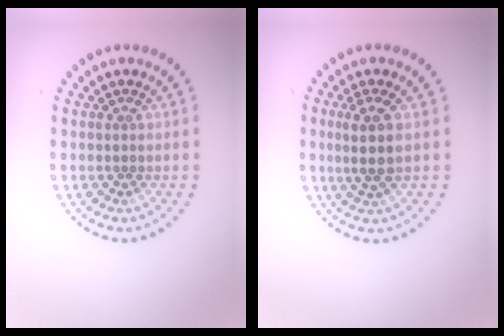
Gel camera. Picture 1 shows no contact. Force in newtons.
{"total": 2.6, "press": 2.2, "slide": 1.4}